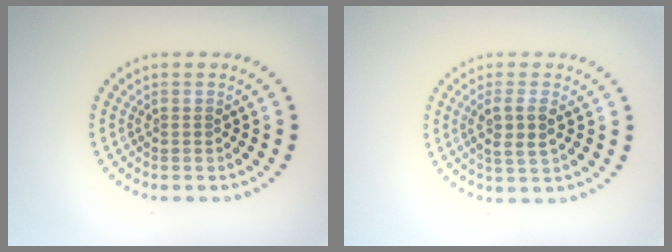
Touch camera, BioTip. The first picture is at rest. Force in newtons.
{"total": 2.7, "press": 2.4, "slide": 1.1}